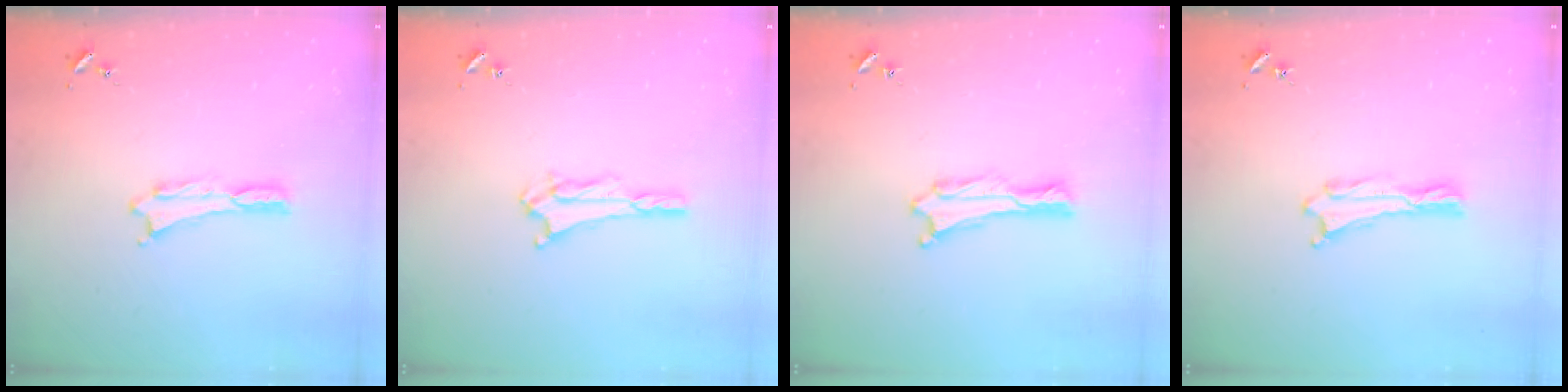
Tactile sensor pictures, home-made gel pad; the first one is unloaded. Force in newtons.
{"total": 2.4, "press": 2.4, "slide": 0.4}
{"total": 0.6, "press": 0.6, "slide": 0.2}
{"total": 0.0}